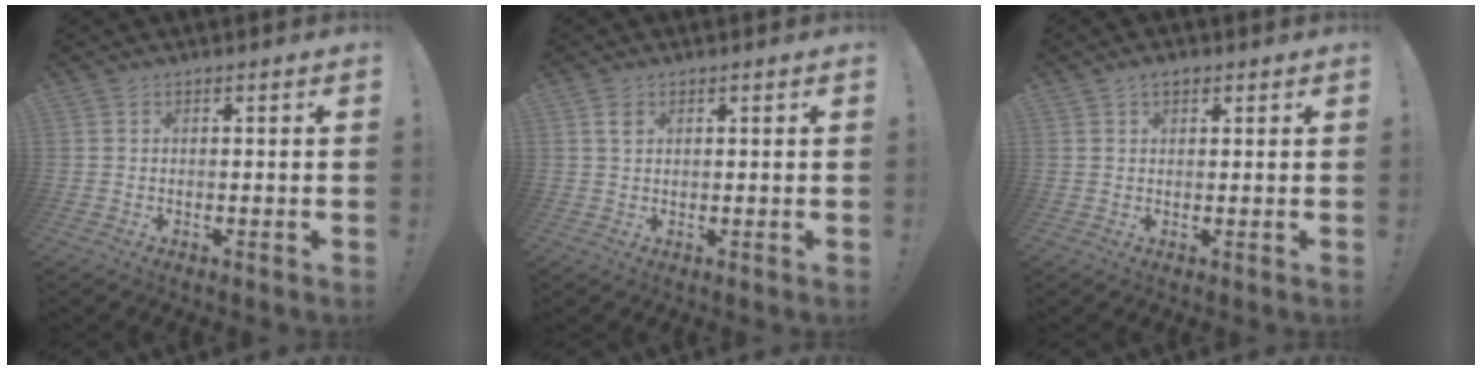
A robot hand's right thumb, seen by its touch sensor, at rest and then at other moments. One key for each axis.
{"total": 2.6, "fx": 1.3, "fy": 1.8, "fz": 1.4, "tx": -0.019, "ty": -0.001, "tz": 0.023}
{"total": 2.5, "fx": 1.4, "fy": 1.3, "fz": 1.5, "tx": -0.023, "ty": -0.002, "tz": 0.026}